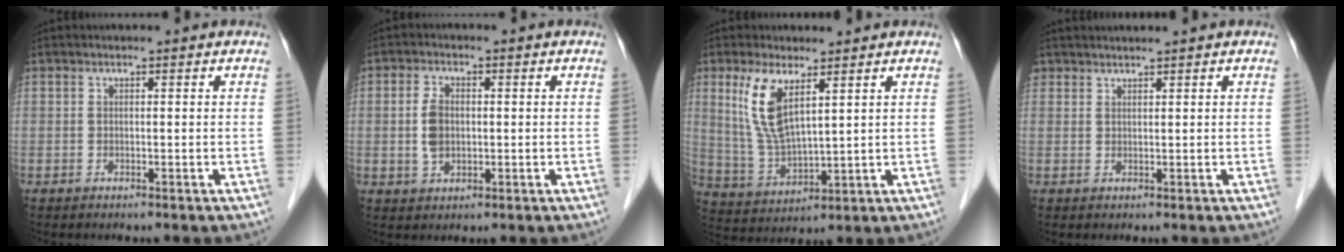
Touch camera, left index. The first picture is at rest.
{"total": 4.3, "force": [-0.1, 2.6, 3.4], "torque": [-0.077, 0.006, 0.002]}
{"total": 8.3, "force": [4.0, 2.1, 7.0], "torque": [-0.157, -0.003, 0.088]}
{"total": 1.4, "force": [1.4, 0.1, 0.3], "torque": [-0.002, 0.012, 0.028]}